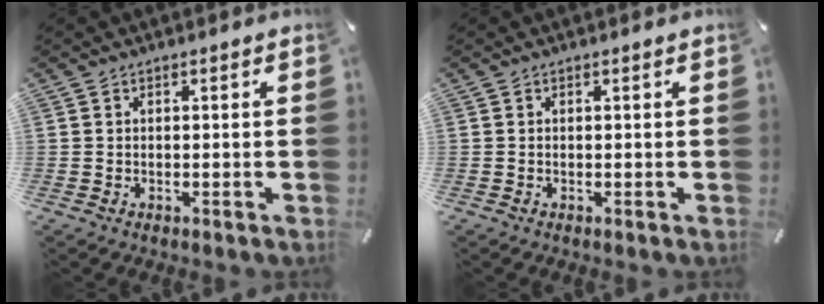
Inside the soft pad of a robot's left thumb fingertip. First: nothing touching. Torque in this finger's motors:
{"motor_torque": [0.00, -0.01, 0.00, 0.10, -0.01]}